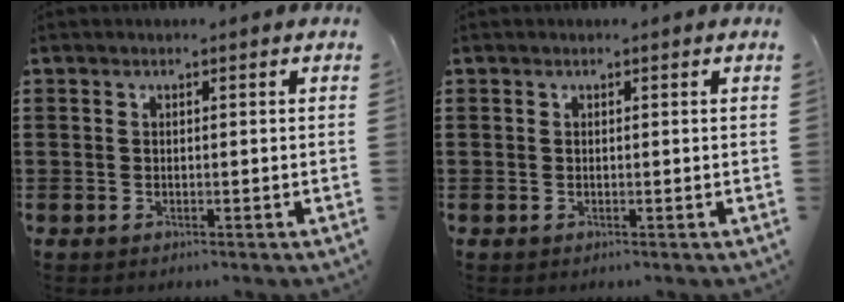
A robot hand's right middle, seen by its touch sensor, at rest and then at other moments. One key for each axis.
{"total": 0.0}